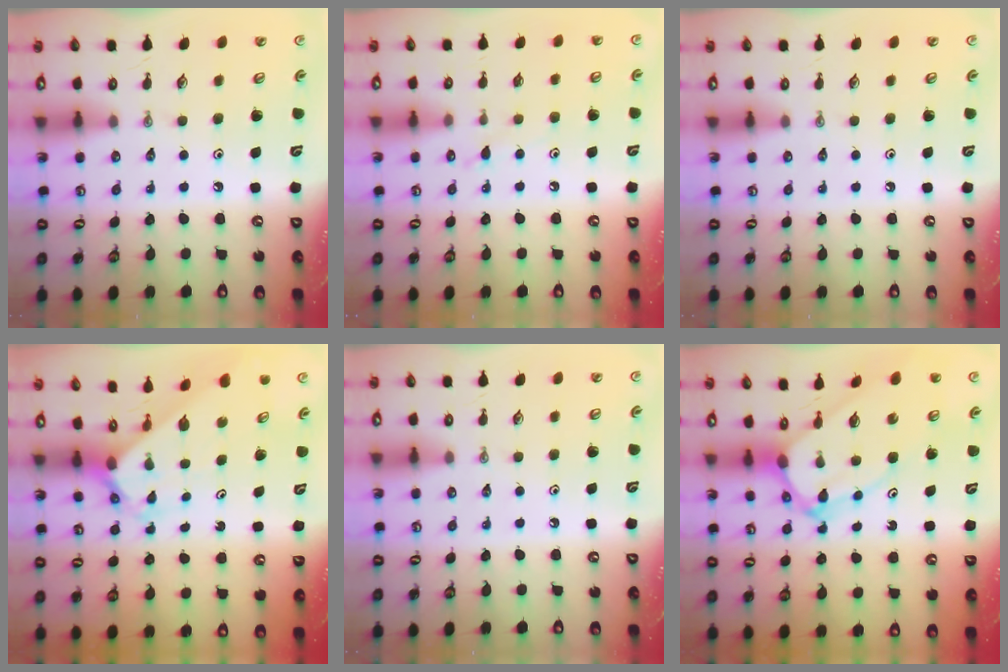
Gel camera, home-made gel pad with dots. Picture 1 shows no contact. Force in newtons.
{"total": 5.5, "press": 5.5, "slide": 0.5}
{"total": 0.0}
{"total": 2.3, "press": 2.3, "slide": 0.2}
{"total": 0.0}
{"total": 8.8, "press": 8.8, "slide": 1.0}